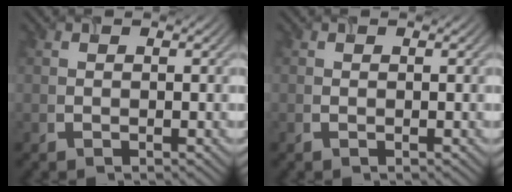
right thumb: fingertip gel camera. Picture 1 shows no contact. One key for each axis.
{"total": 0.0}